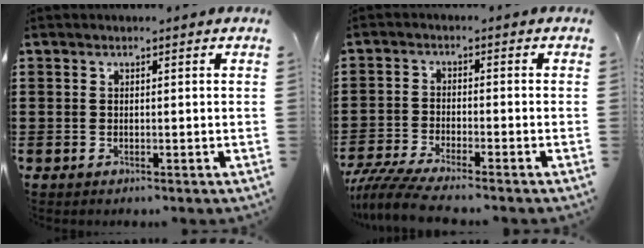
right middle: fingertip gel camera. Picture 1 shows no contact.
{"total": 4.6, "force": [-4.2, 0.0, 1.8], "torque": [-0.053, -0.016, -0.087]}